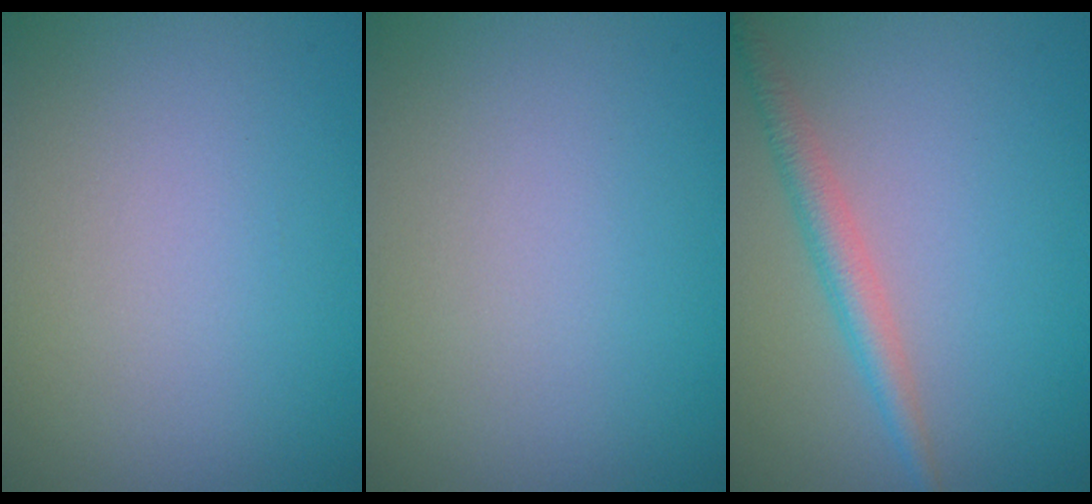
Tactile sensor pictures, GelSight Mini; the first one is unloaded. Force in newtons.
{"total": 0.0}
{"total": 2.5, "press": 2.5, "slide": 0.0}